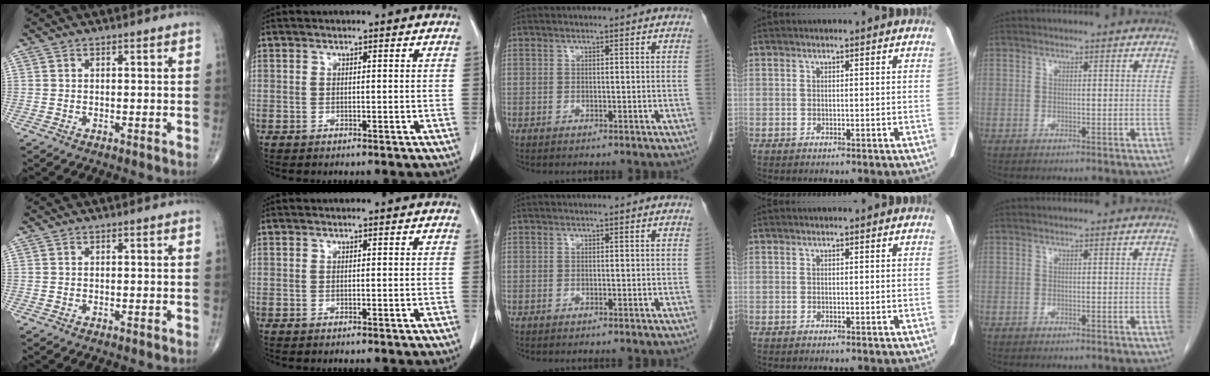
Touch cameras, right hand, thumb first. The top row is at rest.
{}